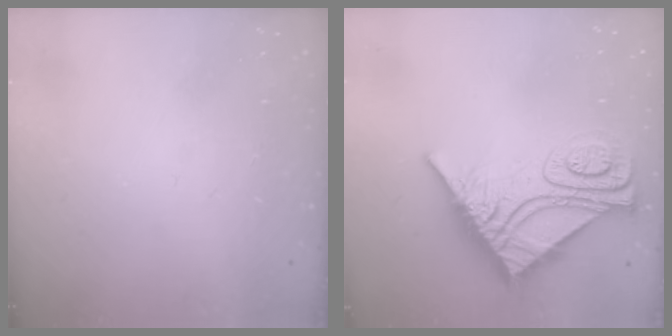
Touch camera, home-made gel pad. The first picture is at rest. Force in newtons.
{"total": 15.3, "press": 15.3, "slide": 1.3}